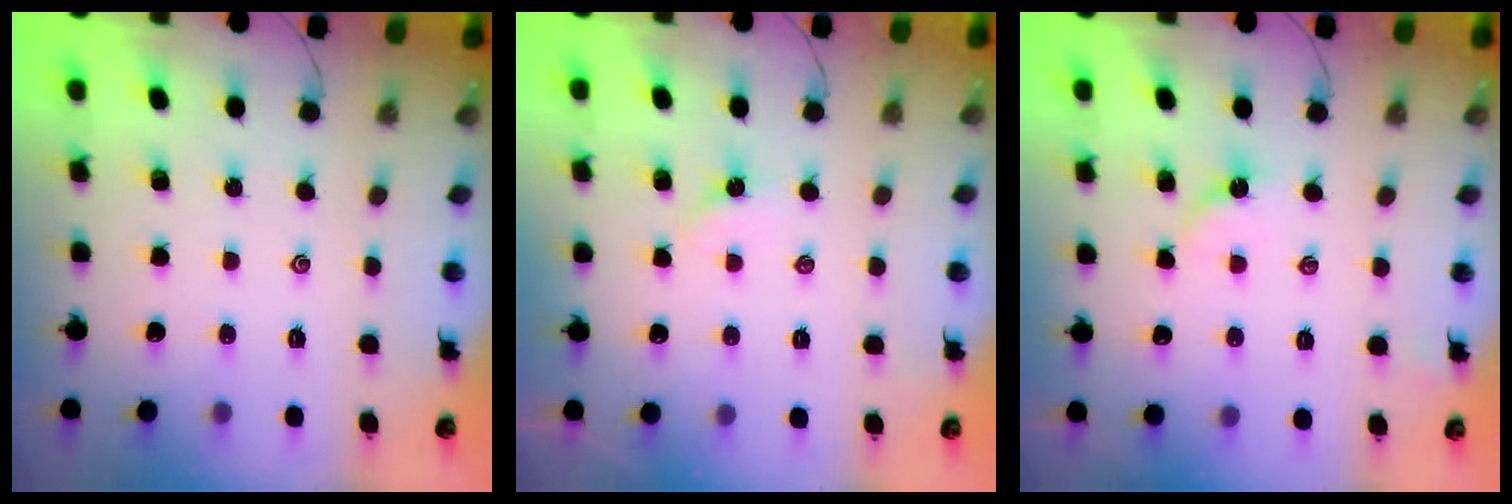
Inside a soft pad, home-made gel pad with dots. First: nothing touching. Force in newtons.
{"total": 2.6, "press": 2.6, "slide": 0.3}
{"total": 3.4, "press": 3.4, "slide": 0.5}